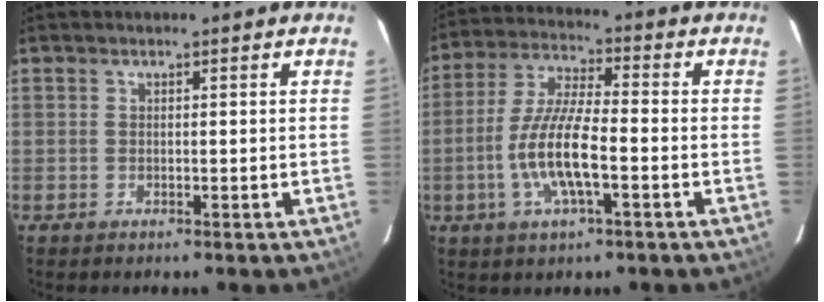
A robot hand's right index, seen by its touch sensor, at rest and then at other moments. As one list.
[{"total": 11.5, "force": [-3.4, 2.7, 10.7], "torque": [-0.221, -0.003, -0.066]}]